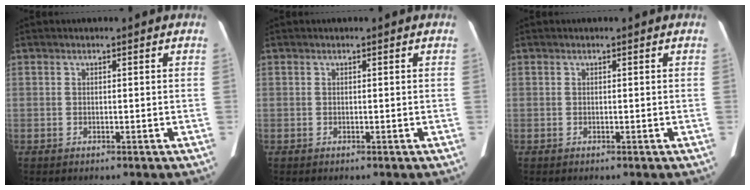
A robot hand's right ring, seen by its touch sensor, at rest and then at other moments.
{"total": 0.0}
{"total": 0.0}